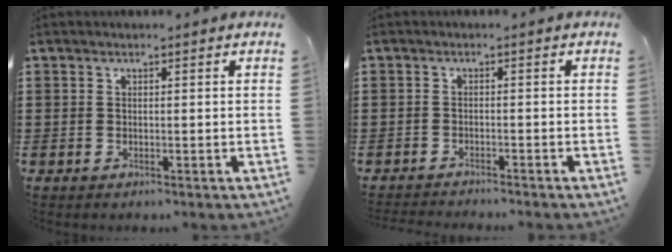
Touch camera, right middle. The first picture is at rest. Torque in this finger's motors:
{"motor_torque": [0.73, -0.73, 0.19, 0.04]}